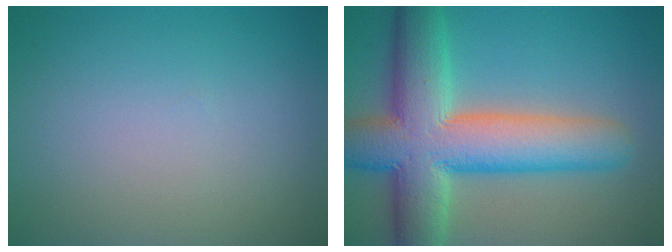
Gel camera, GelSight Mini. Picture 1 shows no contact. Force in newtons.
{"total": 12.0, "press": 12.0, "slide": 0.6}